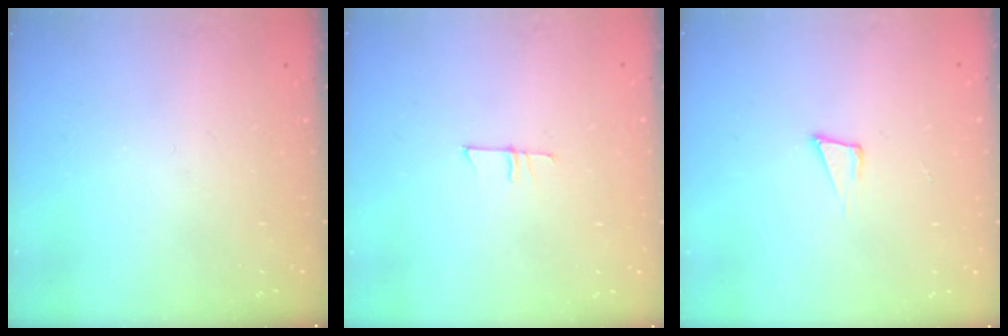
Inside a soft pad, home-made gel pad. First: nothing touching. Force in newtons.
{"total": 5.3, "press": 5.3, "slide": 0.4}
{"total": 5.1, "press": 3.8, "slide": 3.3}